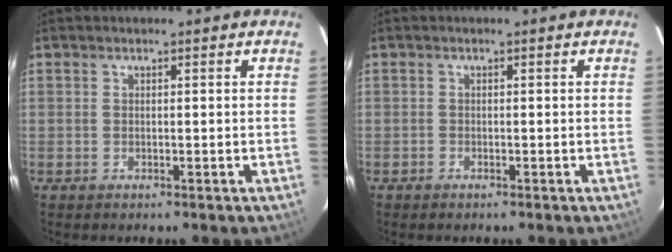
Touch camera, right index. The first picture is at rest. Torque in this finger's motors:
{"motor_torque": [0.25, -0.22, 0.05, -0.01]}